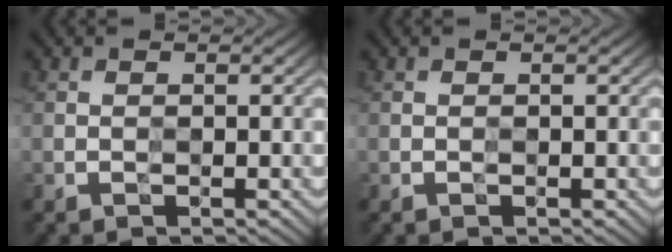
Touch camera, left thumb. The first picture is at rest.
{"total": 0.0}